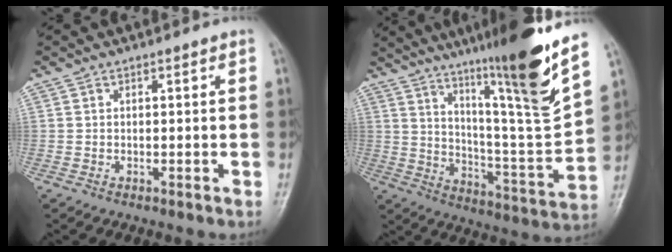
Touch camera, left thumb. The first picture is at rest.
{"total": 21.4, "force": [14.1, 0.1, 16.0], "torque": [-0.219, -0.082, 0.232]}